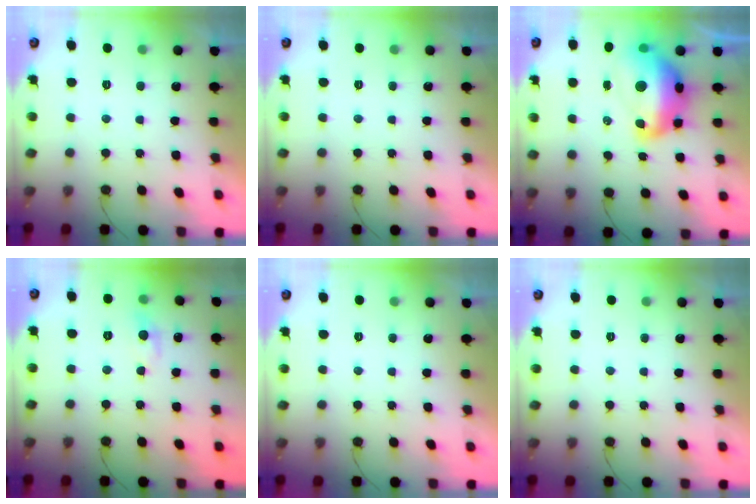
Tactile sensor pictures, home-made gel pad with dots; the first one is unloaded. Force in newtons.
{"total": 0.0}
{"total": 17.0, "press": 16.9, "slide": 1.3}
{"total": 4.4, "press": 4.4, "slide": 0.5}
{"total": 0.0}
{"total": 0.0}